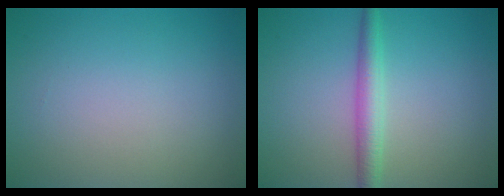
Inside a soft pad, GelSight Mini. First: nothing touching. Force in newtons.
{"total": 2.9, "press": 2.9, "slide": 0.1}